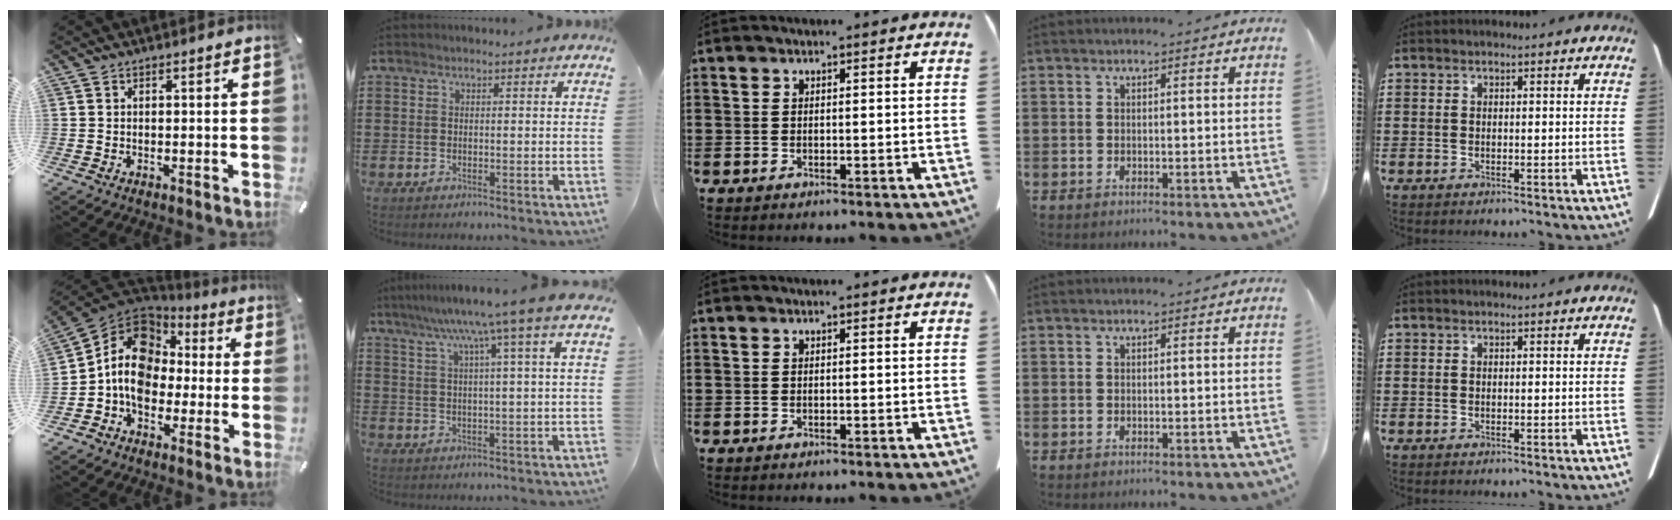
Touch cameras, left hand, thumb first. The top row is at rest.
{"thumb": {"total": 12.6, "force": [-1.1, 10.6, 6.7], "torque": [-0.150, 0.008, -0.018]}, "index": {"total": 8.2, "force": [5.1, -1.2, 6.3], "torque": [-0.130, -0.021, 0.080]}}